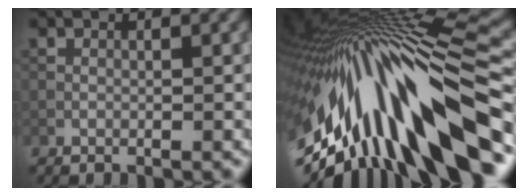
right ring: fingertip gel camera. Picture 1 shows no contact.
{"total": 17.3, "force": [-5.0, 5.6, 15.6], "torque": [-0.268, 0.005, -0.076]}